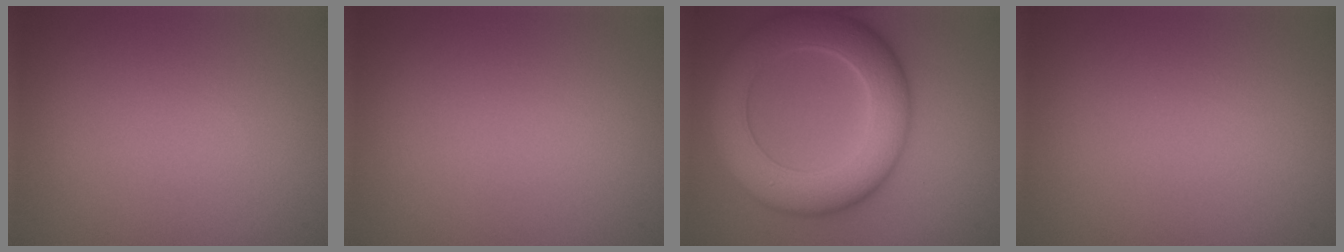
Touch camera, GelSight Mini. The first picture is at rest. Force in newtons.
{"total": 0.0}
{"total": 9.1, "press": 9.1, "slide": 0.5}
{"total": 0.0}